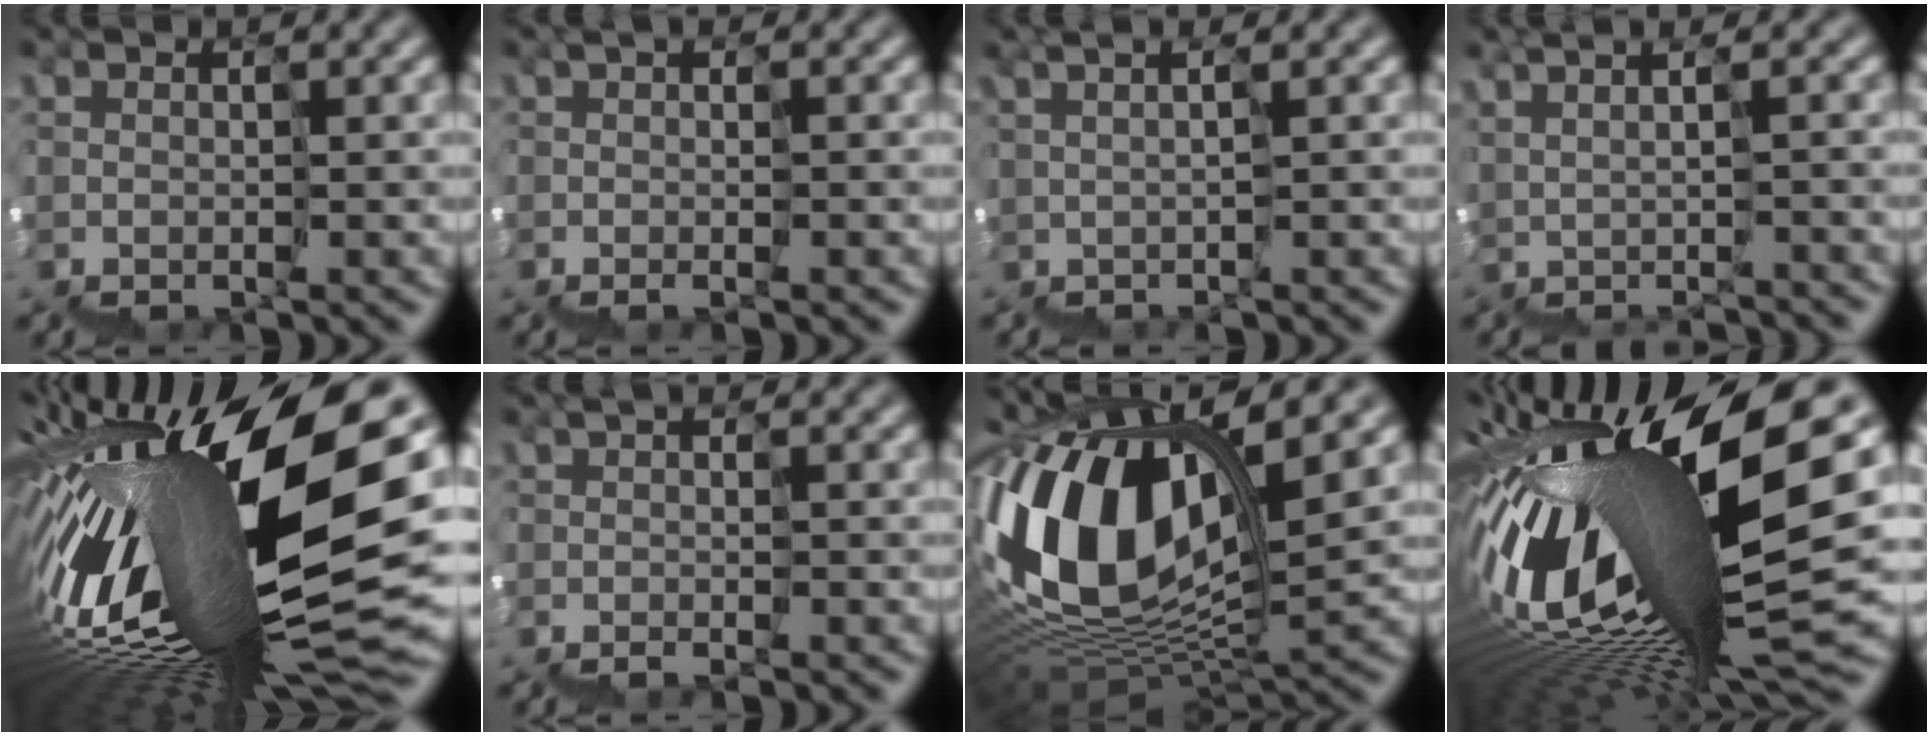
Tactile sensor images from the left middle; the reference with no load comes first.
{"total": 0.5, "force": [0.4, -0.3, 0.2], "torque": [0.003, 0.008, 0.014]}
{"total": 2.1, "force": [1.8, -1.0, 0.0], "torque": [0.004, 0.010, 0.029]}
{"total": 2.5, "force": [1.2, 0.2, 2.2], "torque": [-0.009, 0.031, 0.051]}
{"total": 16.4, "force": [1.4, 5.2, 15.5], "torque": [-0.314, 0.002, 0.024]}
{"total": 0.6, "force": [0.2, -0.5, -0.2], "torque": [0.009, 0.005, 0.009]}
{"total": 11.4, "force": [5.5, 5.8, 8.1], "torque": [-0.203, 0.019, 0.090]}
{"total": 15.5, "force": [1.6, 5.0, 14.6], "torque": [-0.302, 0.019, 0.021]}